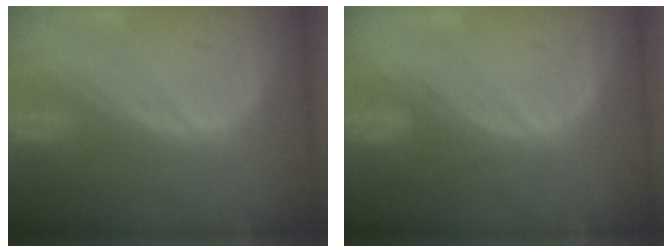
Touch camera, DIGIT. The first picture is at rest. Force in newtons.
{"total": 1.7, "press": 1.6, "slide": 0.7}